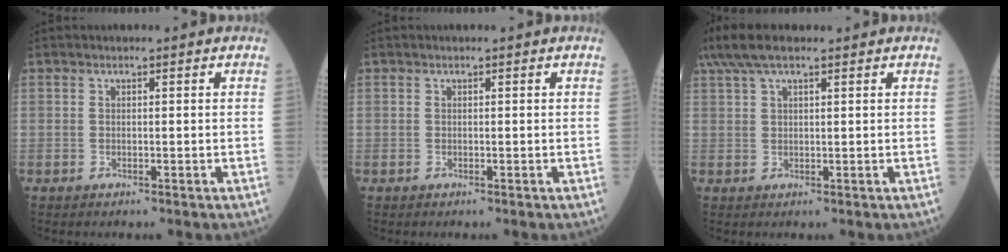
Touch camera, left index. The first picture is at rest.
{"total": 0.0}
{"total": 6.6, "force": [4.9, 1.6, 4.2], "torque": [-0.094, 0.038, 0.095]}